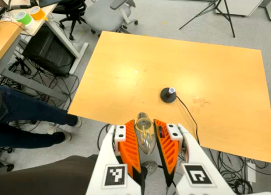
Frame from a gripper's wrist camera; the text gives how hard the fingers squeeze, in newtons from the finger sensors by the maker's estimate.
{"total": 16.3, "left": 17.8, "right": 14.8}